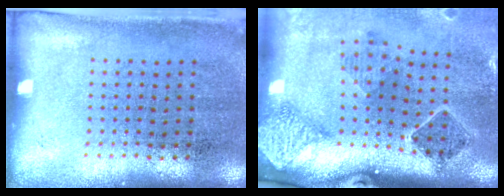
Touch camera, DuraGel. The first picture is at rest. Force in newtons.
{"total": 1.9, "press": 1.6, "slide": 1.0}